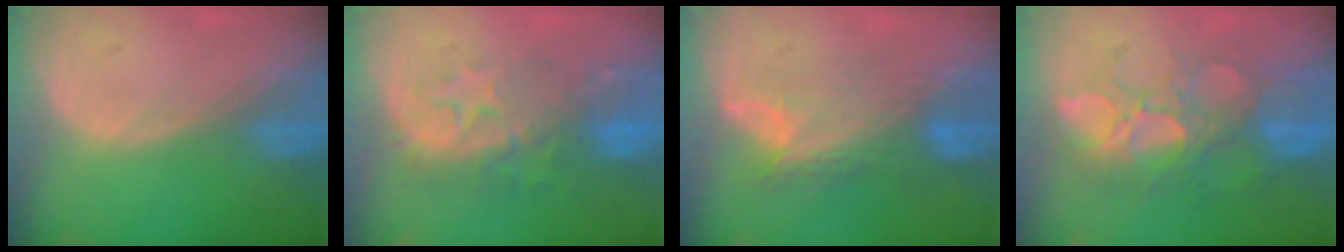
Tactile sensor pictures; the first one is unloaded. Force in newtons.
{"total": 9.4, "press": 8.7, "slide": 3.7}
{"total": 7.6, "press": 7.3, "slide": 2.2}
{"total": 10.9, "press": 9.6, "slide": 5.2}